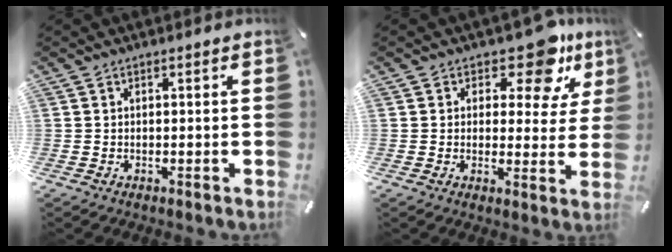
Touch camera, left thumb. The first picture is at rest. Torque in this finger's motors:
{"motor_torque": [0.60, 0.05, 0.02, 0.10, -0.07]}